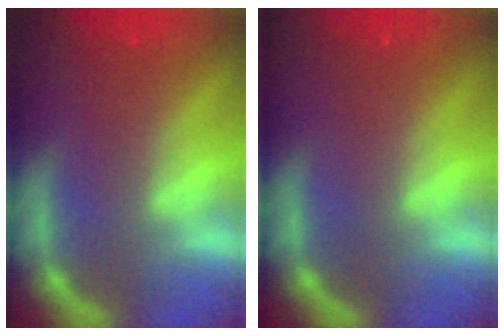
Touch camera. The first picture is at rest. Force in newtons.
{"total": 0.0}